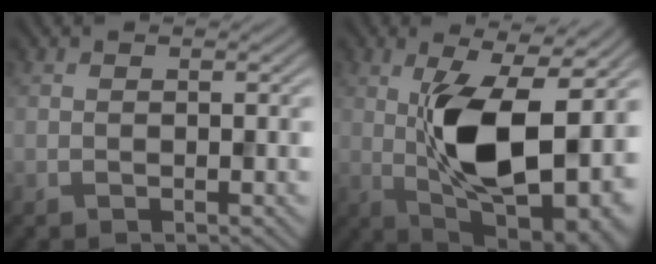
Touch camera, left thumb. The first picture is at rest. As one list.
[{"total": 14.8, "force": [0.3, 6.7, 13.2], "torque": [-0.215, -0.006, 0.005]}]